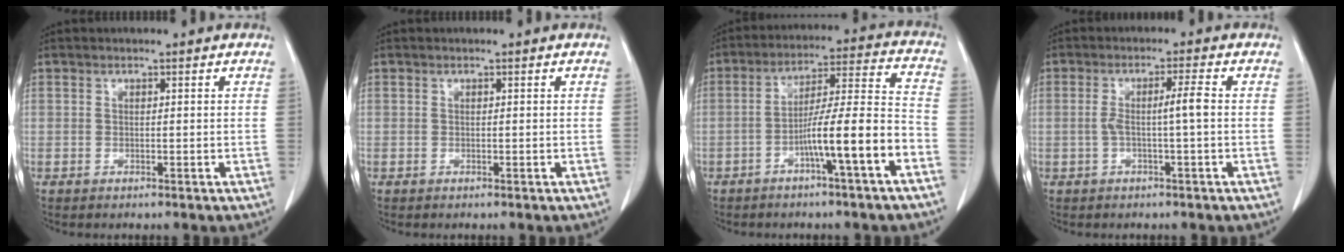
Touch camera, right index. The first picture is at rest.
{"total": 0.0}
{"total": 11.6, "force": [-5.1, -0.3, 10.5], "torque": [-0.175, 0.018, -0.083]}
{"total": 3.8, "force": [-0.3, -0.4, 3.7], "torque": [-0.071, 0.007, -0.003]}